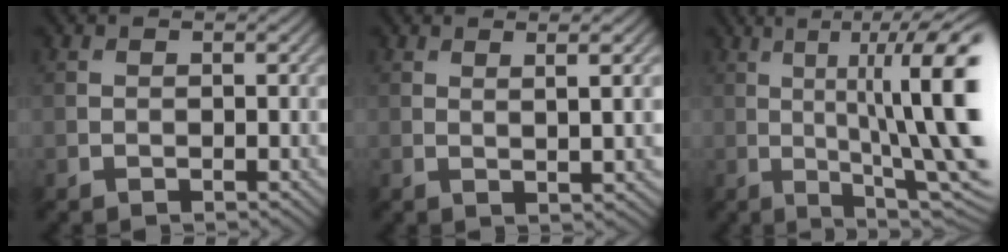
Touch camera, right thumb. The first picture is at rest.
{"total": 3.5, "force": [1.3, 0.5, 3.3], "torque": [-0.044, 0.011, 0.020]}
{"total": 16.5, "force": [1.2, 4.1, 16.0], "torque": [-0.209, 0.022, 0.020]}